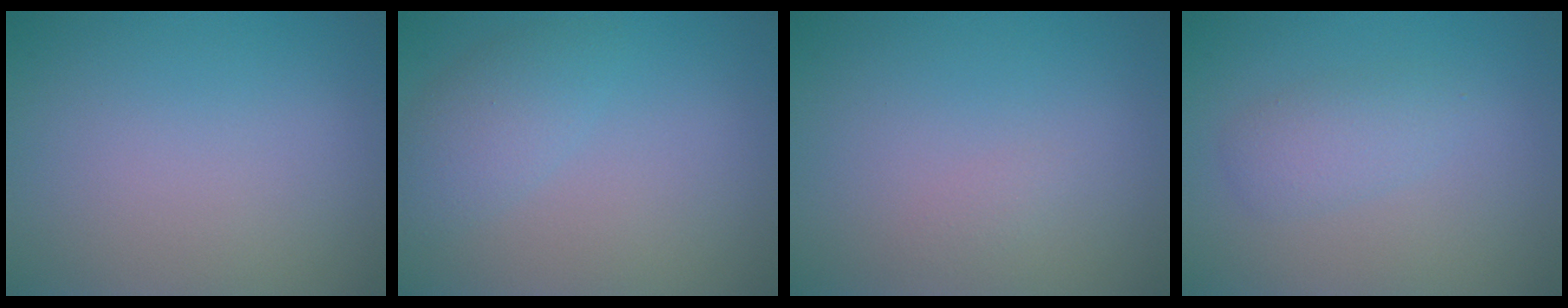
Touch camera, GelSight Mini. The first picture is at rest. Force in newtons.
{"total": 2.8, "press": 2.8, "slide": 0.1}
{"total": 0.6, "press": 0.6, "slide": 0.0}
{"total": 2.1, "press": 2.1, "slide": 0.1}